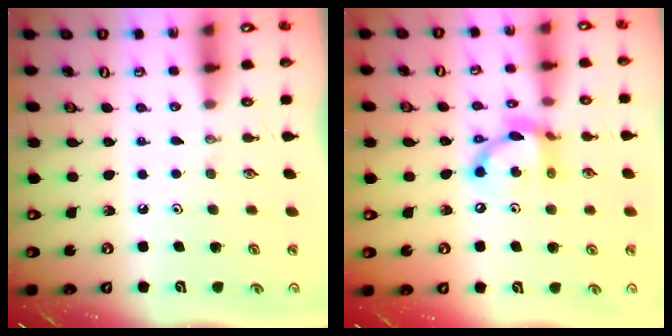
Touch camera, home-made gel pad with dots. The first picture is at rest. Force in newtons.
{"total": 12.6, "press": 12.6, "slide": 0.8}